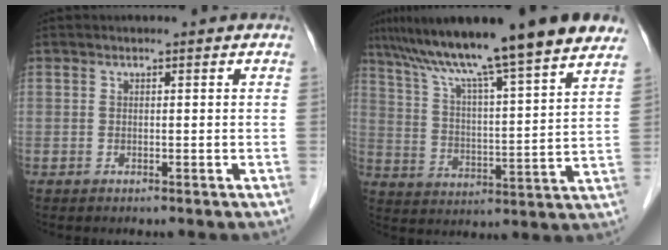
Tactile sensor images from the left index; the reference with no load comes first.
{"total": 22.0, "force": [17.4, 0.2, 13.4], "torque": [-0.219, 0.021, 0.259]}